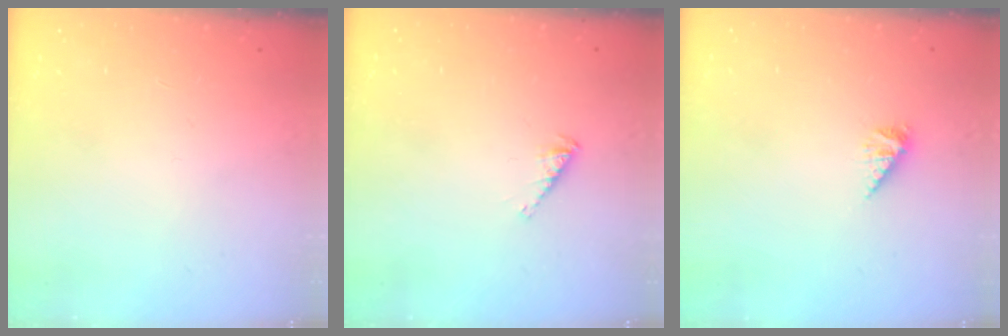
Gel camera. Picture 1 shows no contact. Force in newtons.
{"total": 2.8, "press": 2.7, "slide": 0.5}
{"total": 2.8, "press": 2.8, "slide": 0.5}